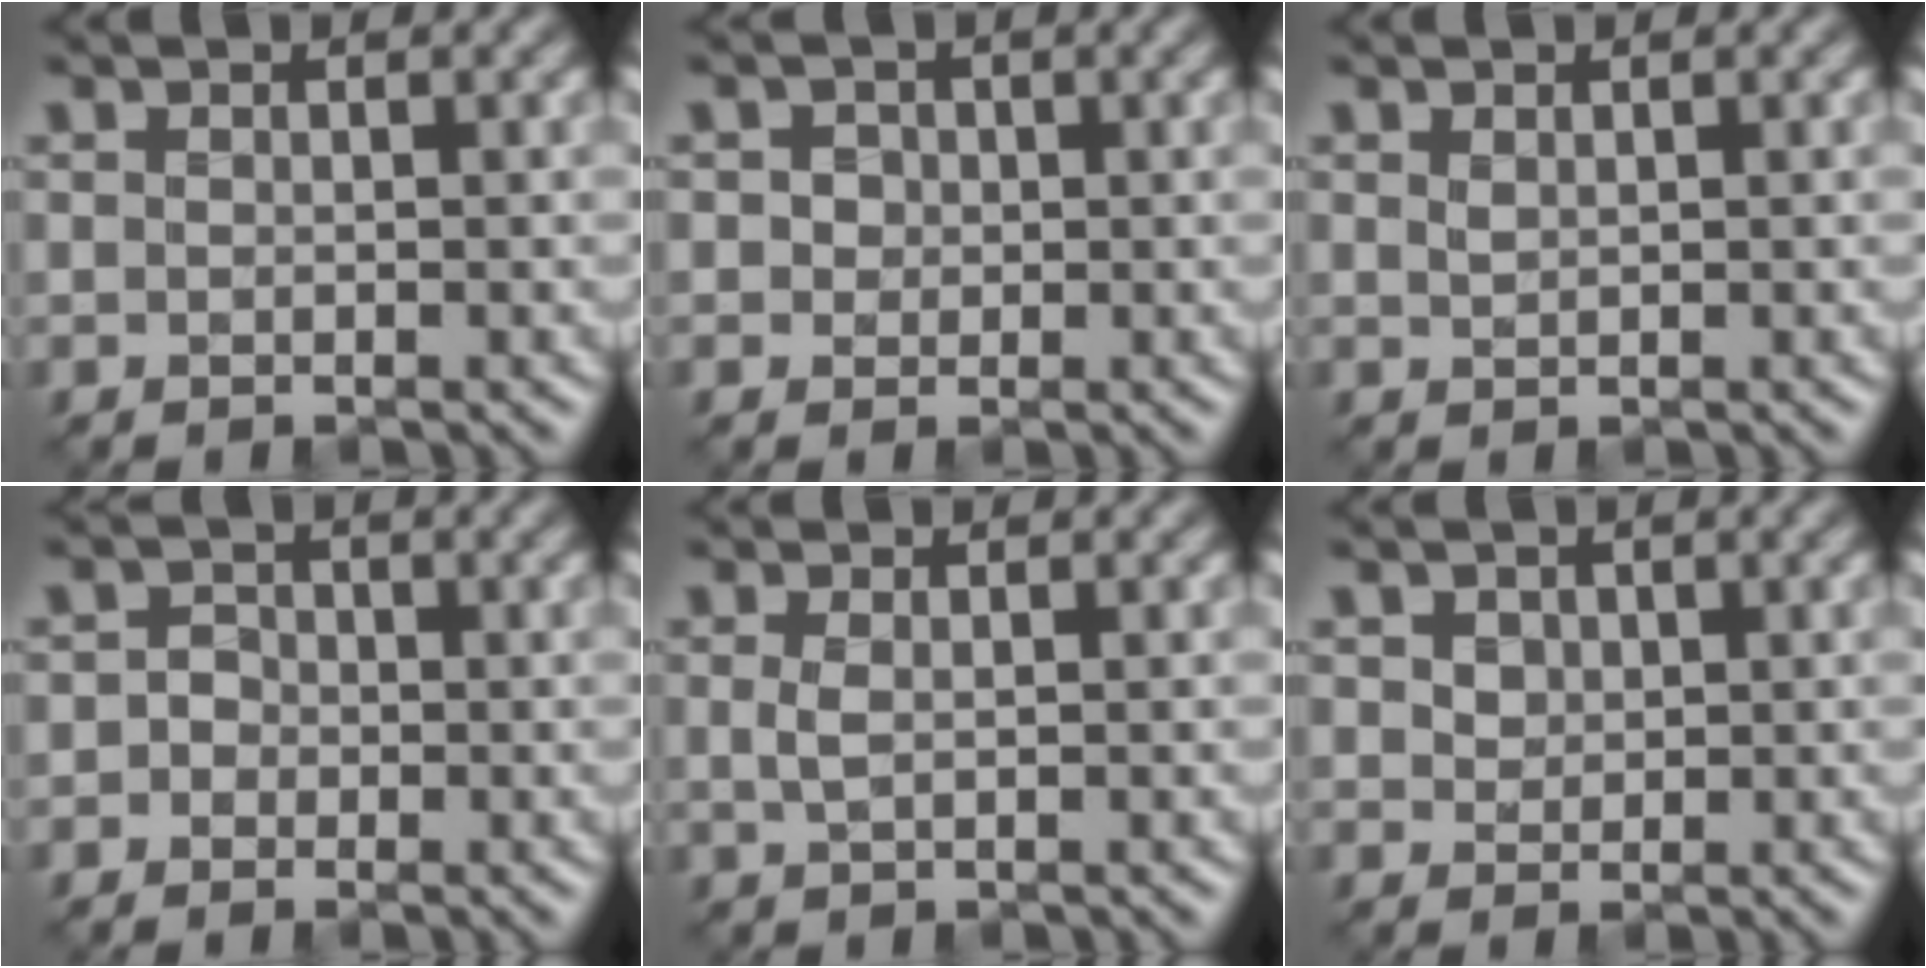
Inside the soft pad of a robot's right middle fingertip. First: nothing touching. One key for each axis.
{"total": 2.1, "fx": 0.6, "fy": 1.8, "fz": 1.0, "tx": -0.024, "ty": 0.006, "tz": 0.008}
{"total": 0.6, "fx": 0.3, "fy": 0.3, "fz": 0.4, "tx": -0.012, "ty": 0.000, "tz": 0.008}
{"total": 1.7, "fx": -0.4, "fy": 1.5, "fz": 0.5, "tx": 0.007, "ty": 0.004, "tz": -0.016}
{"total": 1.0, "fx": -0.1, "fy": 0.4, "fz": 0.9, "tx": -0.026, "ty": -0.002, "tz": 0.000}
{"total": 2.5, "fx": 1.1, "fy": 1.9, "fz": 1.3, "tx": -0.043, "ty": 0.003, "tz": 0.025}